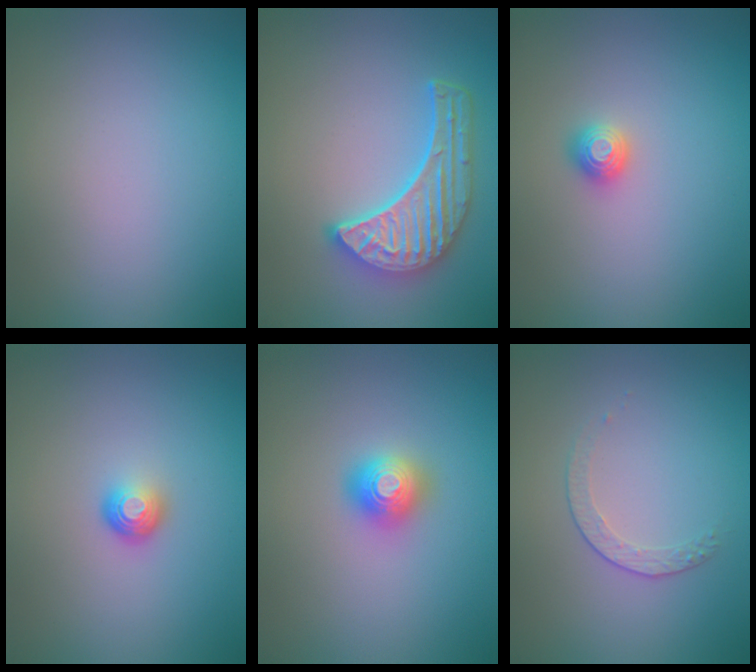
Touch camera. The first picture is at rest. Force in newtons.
{"total": 5.4, "press": 4.5, "slide": 3.0}
{"total": 1.2, "press": 1.2, "slide": 0.2}
{"total": 1.7, "press": 1.2, "slide": 1.2}
{"total": 2.0, "press": 2.0, "slide": 0.1}
{"total": 1.5, "press": 0.9, "slide": 1.2}